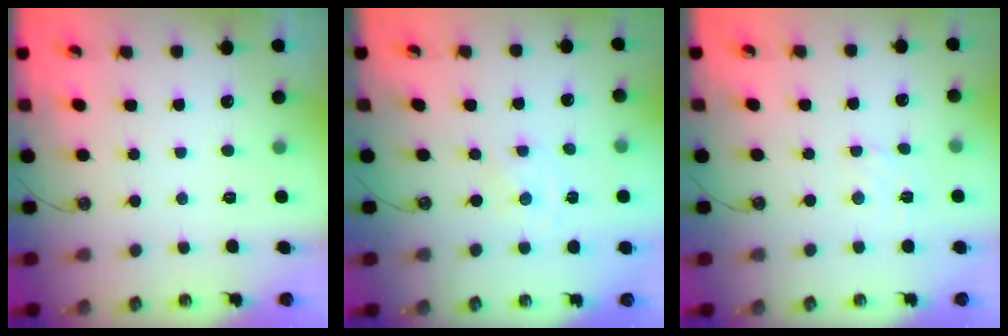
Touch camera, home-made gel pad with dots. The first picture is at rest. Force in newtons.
{"total": 0.0}
{"total": 3.5, "press": 3.5, "slide": 0.5}